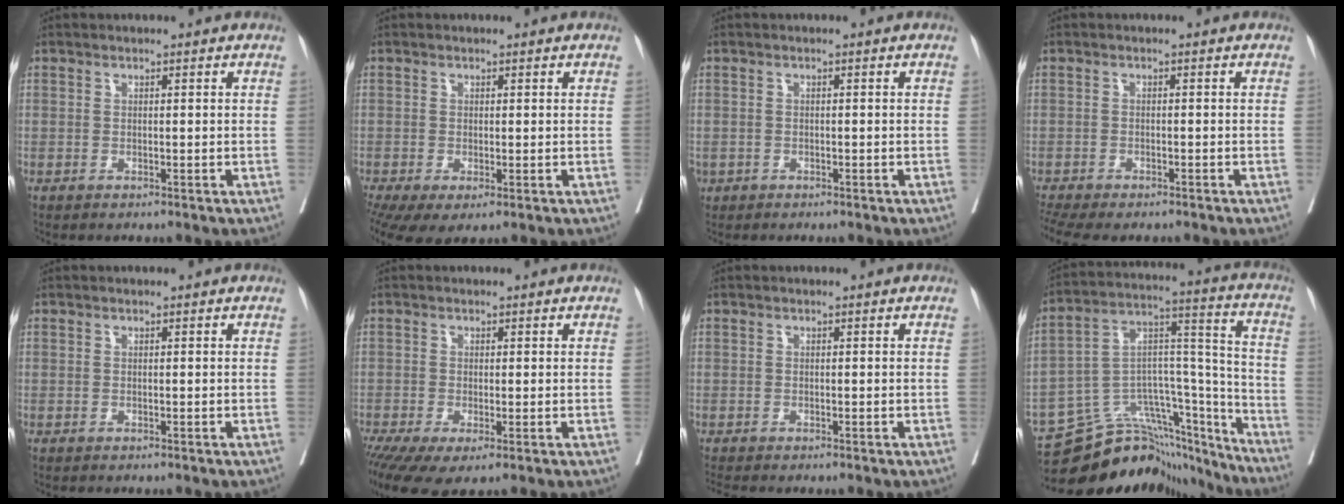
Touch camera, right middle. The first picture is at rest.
{"total": 6.0, "force": [-2.8, 2.3, 4.7], "torque": [-0.093, -0.017, -0.047]}
{"total": 0.9, "force": [-0.5, 0.7, 0.1], "torque": [-0.006, 0.003, -0.003]}
{"total": 8.7, "force": [-7.4, 2.4, 4.0], "torque": [-0.075, 0.002, -0.109]}
{"total": 0.0}
{"total": 7.6, "force": [-4.1, 2.3, 6.0], "torque": [-0.118, -0.019, -0.073]}
{"total": 1.0, "force": [-0.9, -0.4, 0.1], "torque": [-0.003, -0.003, -0.020]}
{"total": 18.2, "force": [-15.8, 6.1, 6.8], "torque": [-0.083, 0.048, -0.241]}